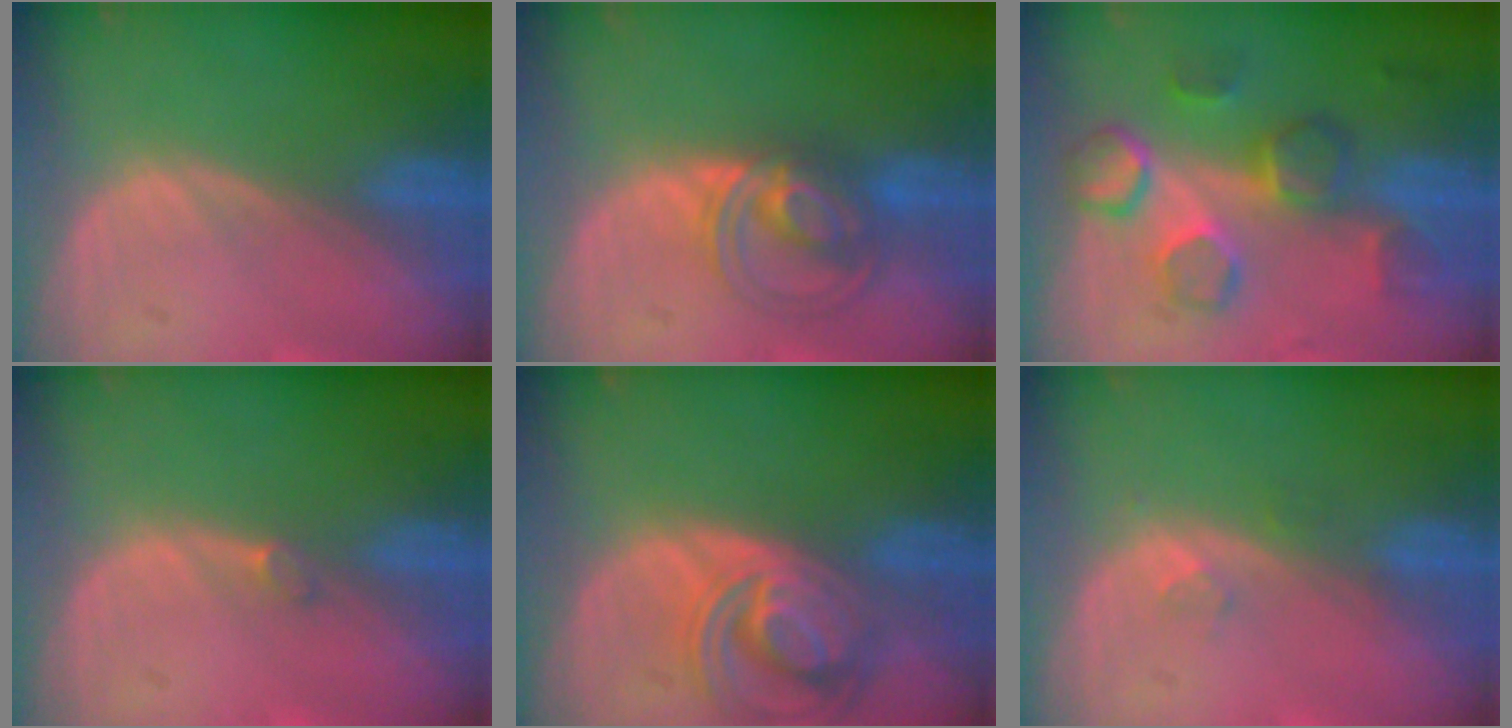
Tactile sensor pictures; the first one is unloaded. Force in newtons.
{"total": 6.1, "press": 6.0, "slide": 1.1}
{"total": 8.6, "press": 8.2, "slide": 2.6}
{"total": 0.8, "press": 0.8, "slide": 0.2}
{"total": 8.1, "press": 7.0, "slide": 4.1}
{"total": 1.4, "press": 1.3, "slide": 0.6}